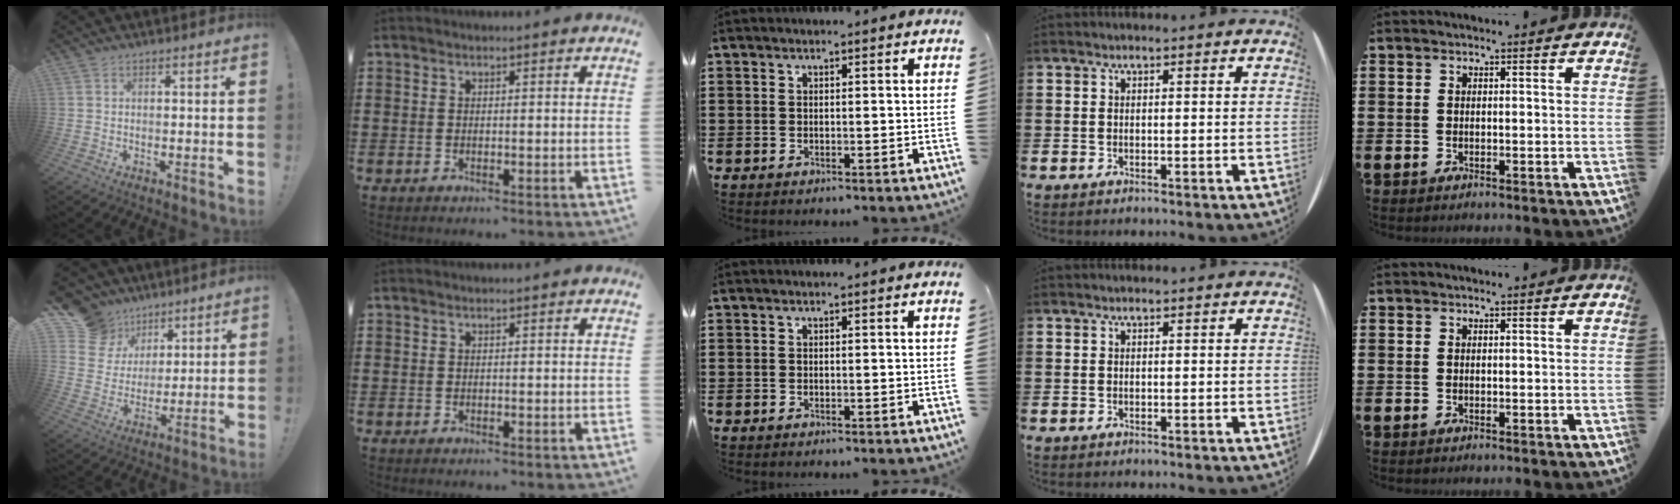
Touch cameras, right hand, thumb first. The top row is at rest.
{"thumb": {"total": 13.5, "force": [7.8, 10.4, 3.7], "torque": [-0.057, -0.050, 0.158]}}